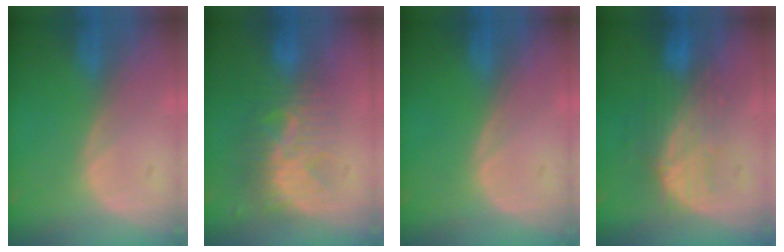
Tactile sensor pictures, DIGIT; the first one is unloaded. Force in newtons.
{"total": 8.7, "press": 7.6, "slide": 4.2}
{"total": 0.0}
{"total": 7.2, "press": 7.0, "slide": 1.5}